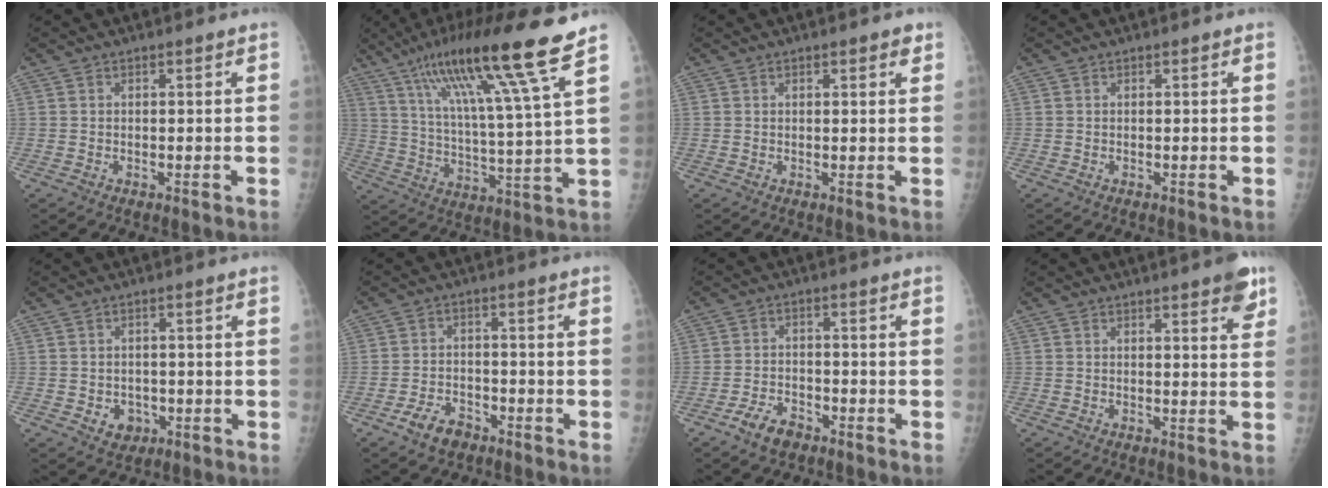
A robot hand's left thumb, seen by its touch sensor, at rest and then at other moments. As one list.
[{"total": 18.8, "force": [11.5, 0.6, 14.8], "torque": [-0.245, -0.041, 0.190]}, {"total": 2.3, "force": [1.3, 0.9, 1.6], "torque": [-0.013, -0.003, 0.014]}, {"total": 0.0}, {"total": 3.8, "force": [-1.1, 3.2, 1.7], "torque": [-0.008, 0.005, -0.006]}, {"total": 5.3, "force": [-3.4, 3.1, 2.5], "torque": [-0.043, 0.023, -0.057]}, {"total": 5.2, "force": [-3.5, 2.8, 2.6], "torque": [-0.047, 0.022, -0.060]}, {"total": 5.2, "force": [3.2, 1.2, 3.9], "torque": [-0.038, -0.013, 0.035]}]